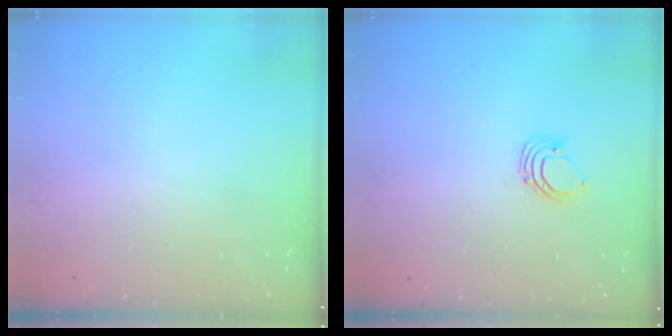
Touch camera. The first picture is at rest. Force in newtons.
{"total": 2.9, "press": 2.9, "slide": 0.3}